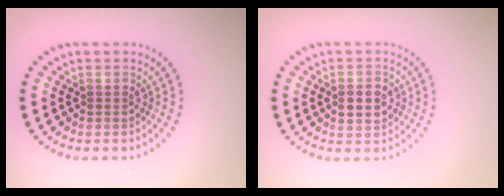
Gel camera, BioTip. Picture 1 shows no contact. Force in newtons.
{"total": 2.7, "press": 2.7, "slide": 0.1}